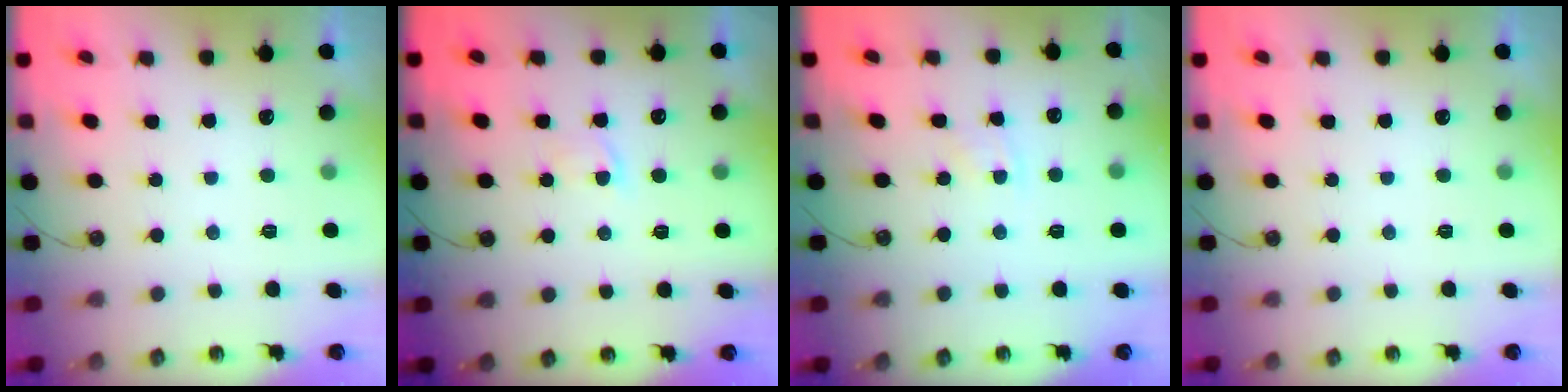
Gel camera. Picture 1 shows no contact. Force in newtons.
{"total": 1.6, "press": 1.6, "slide": 0.3}
{"total": 4.7, "press": 4.6, "slide": 0.6}
{"total": 0.0}